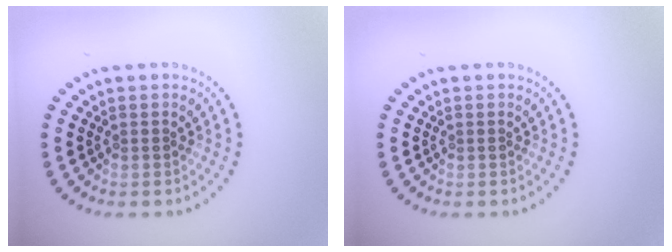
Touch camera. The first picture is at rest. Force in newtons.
{"total": 0.0}